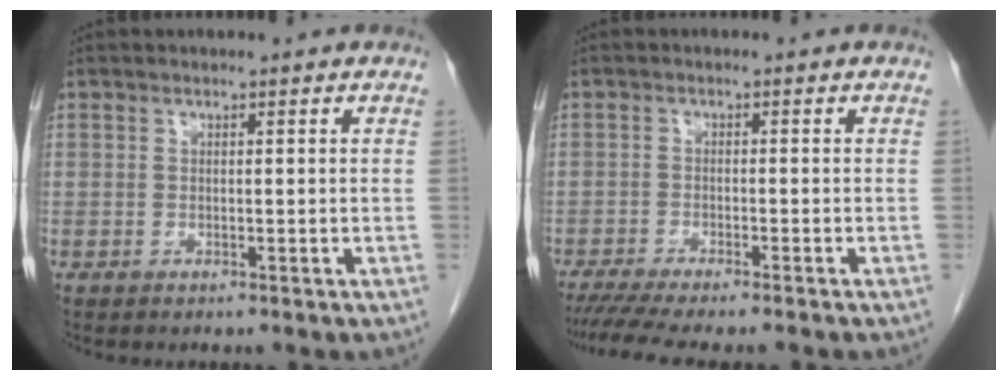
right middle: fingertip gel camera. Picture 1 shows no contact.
{"total": 8.7, "force": [-7.4, 0.5, 4.5], "torque": [-0.061, -0.015, -0.116]}